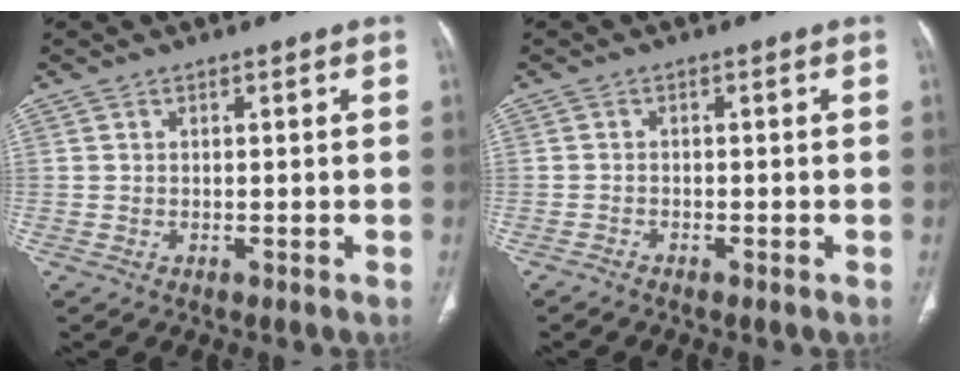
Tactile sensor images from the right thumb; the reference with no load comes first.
{"total": 0.8, "force": [-0.8, 0.2, 0.0], "torque": [-0.002, 0.000, -0.020]}